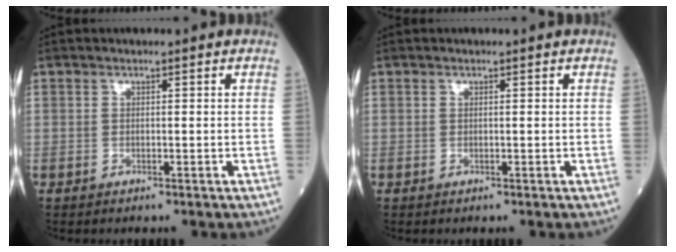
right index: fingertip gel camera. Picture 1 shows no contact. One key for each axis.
{"total": 0.0}